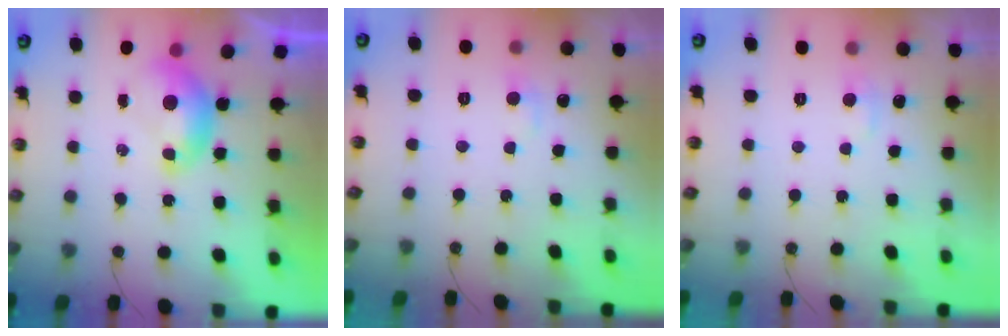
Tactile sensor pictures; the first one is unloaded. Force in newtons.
{"total": 1.2, "press": 0.8, "slide": 0.8}
{"total": 1.7, "press": 1.5, "slide": 0.7}